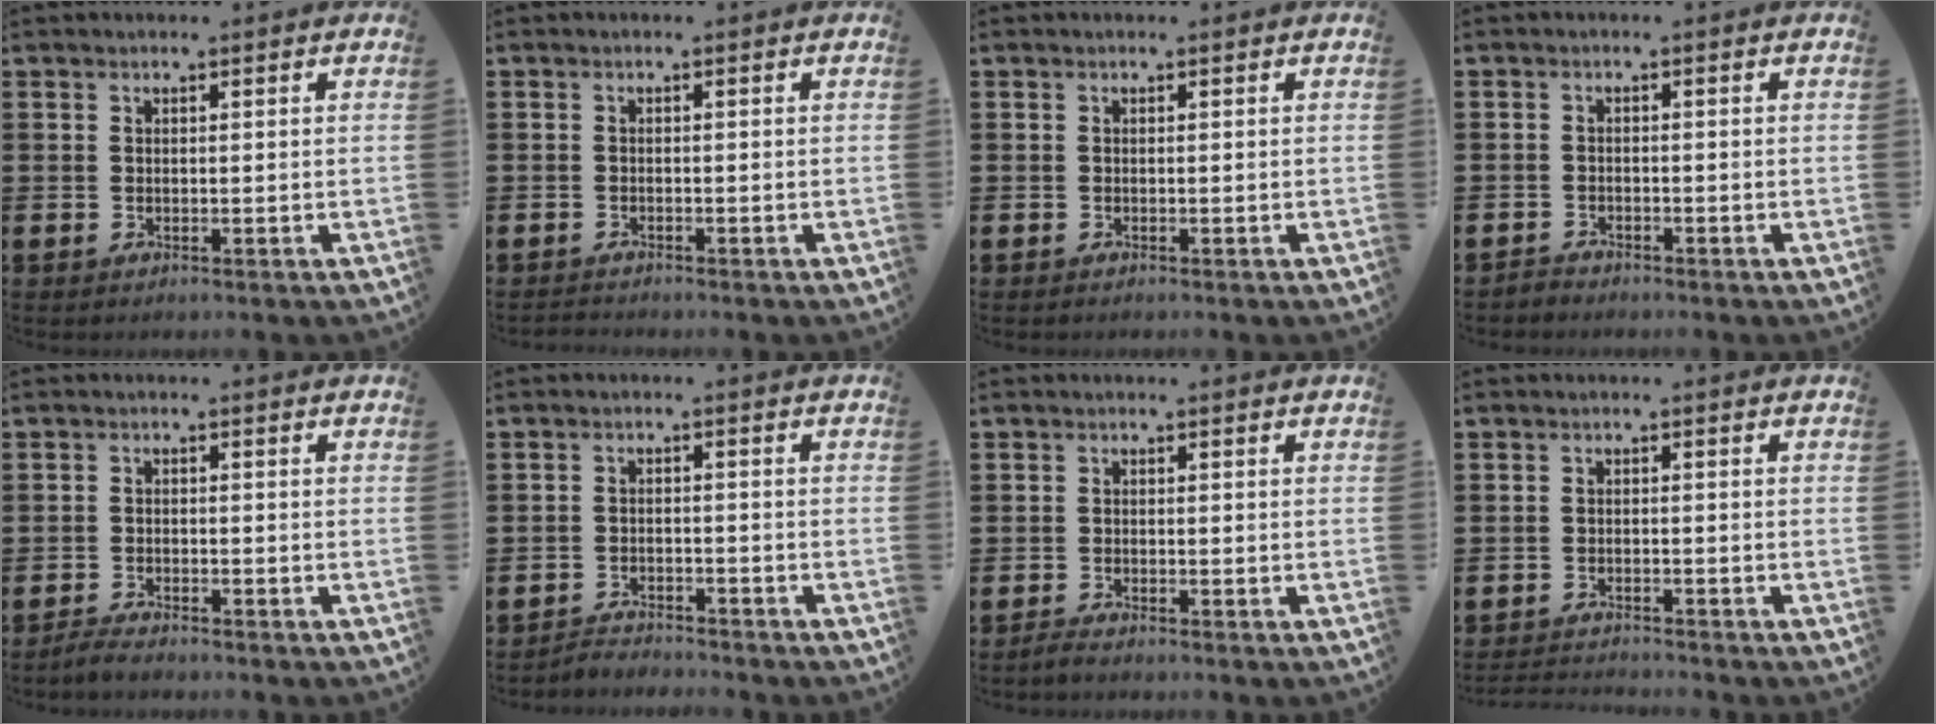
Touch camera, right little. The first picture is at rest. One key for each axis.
{"total": 0.6, "fx": -0.6, "fy": 0.0, "fz": 0.0, "tx": -0.002, "ty": -0.003, "tz": -0.013}
{"total": 0.0}
{"total": 1.1, "fx": -1.1, "fy": 0.2, "fz": -0.1, "tx": 0.000, "ty": 0.003, "tz": -0.023}
{"total": 1.6, "fx": -1.6, "fy": 0.1, "fz": 0.4, "tx": -0.009, "ty": 0.004, "tz": -0.032}
{"total": 2.4, "fx": -2.4, "fy": 0.0, "fz": -0.3, "tx": -0.001, "ty": 0.003, "tz": -0.053}
{"total": 1.0, "fx": -0.9, "fy": 0.1, "fz": 0.4, "tx": -0.009, "ty": -0.001, "tz": -0.019}
{"total": 1.7, "fx": -1.6, "fy": -0.2, "fz": 0.0, "tx": -0.002, "ty": 0.002, "tz": -0.034}